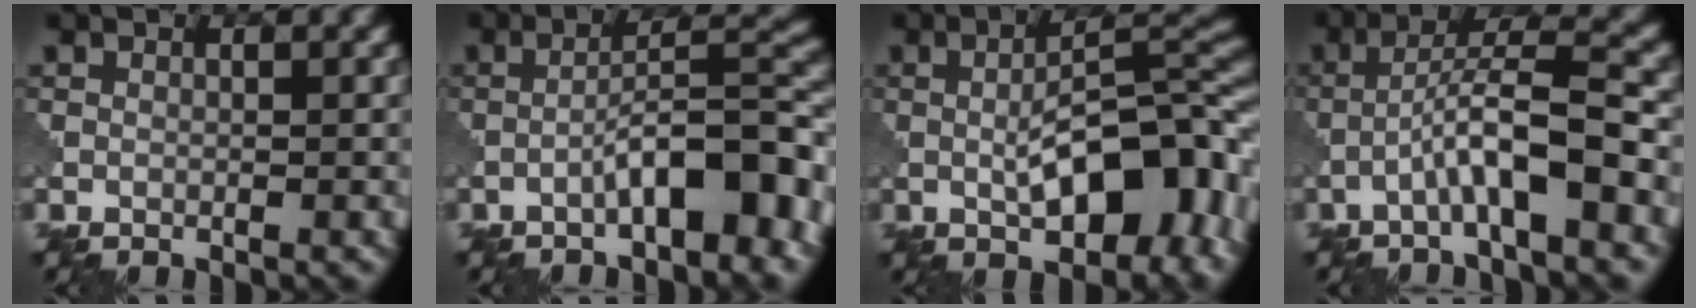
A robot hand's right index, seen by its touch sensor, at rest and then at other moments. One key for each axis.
{"total": 7.7, "fx": -3.4, "fy": 2.0, "fz": 6.6, "tx": -0.096, "ty": 0.027, "tz": -0.056}
{"total": 11.4, "fx": -2.0, "fy": 4.8, "fz": 10.1, "tx": -0.147, "ty": 0.002, "tz": -0.030}
{"total": 5.9, "fx": -2.4, "fy": 0.8, "fz": 5.3, "tx": -0.093, "ty": 0.023, "tz": -0.047}